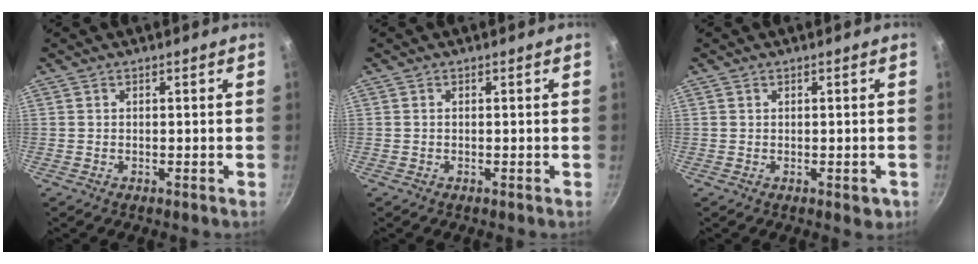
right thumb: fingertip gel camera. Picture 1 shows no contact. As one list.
[{"total": 0.0}, {"total": 2.3, "force": [-0.5, 1.5, 1.7], "torque": [-0.012, 0.001, -0.004]}]